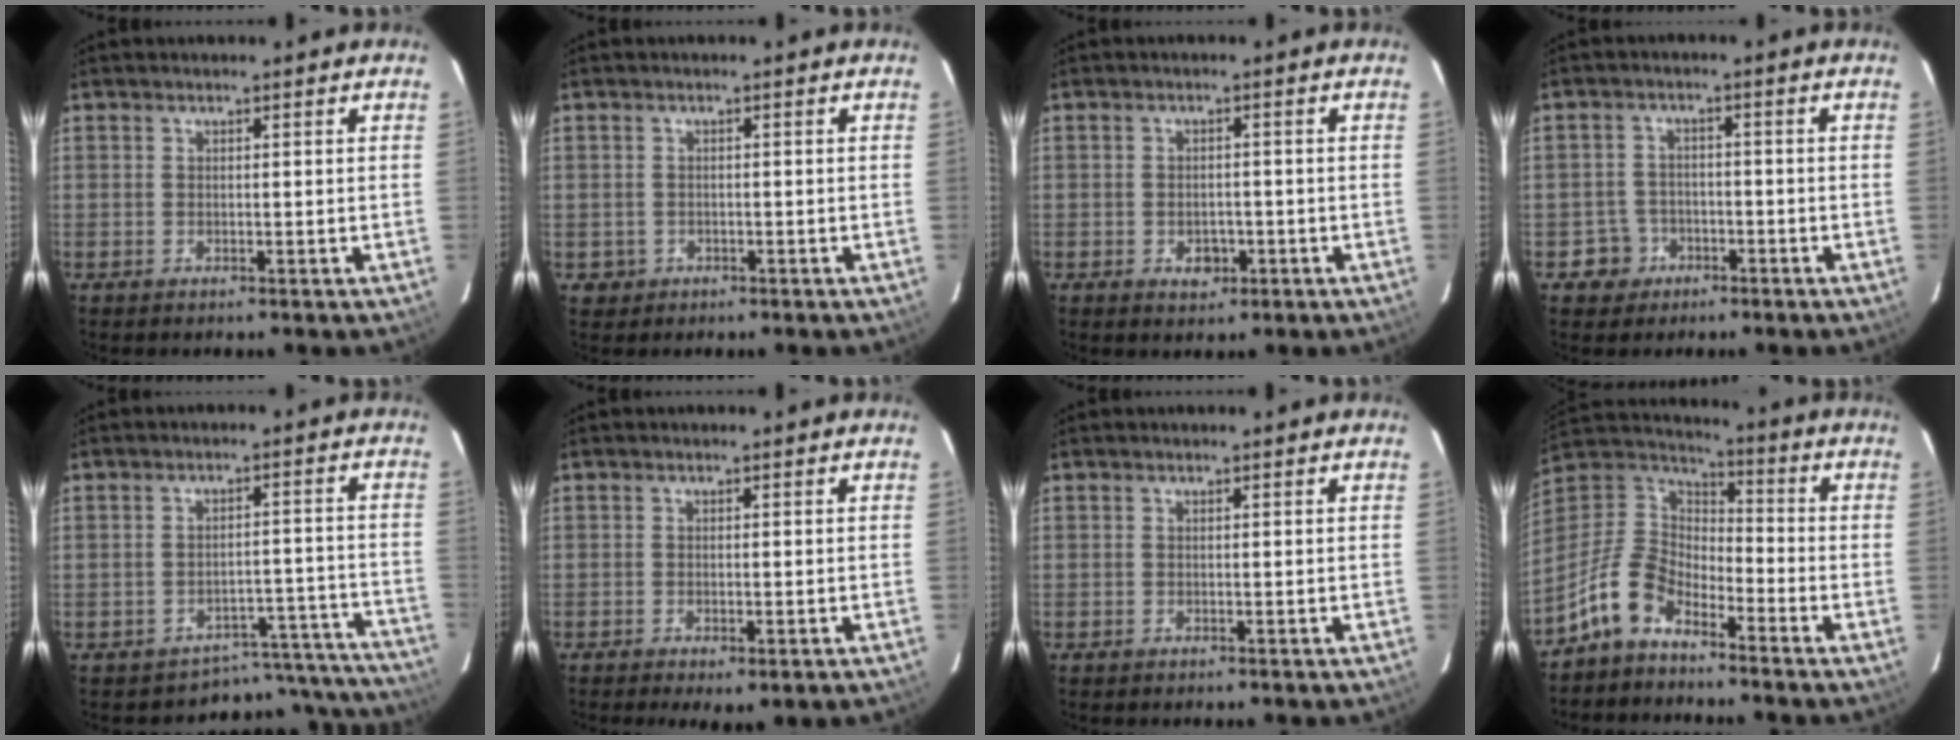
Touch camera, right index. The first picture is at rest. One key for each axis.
{"total": 2.5, "fx": -0.6, "fy": 2.4, "fz": 0.3, "tx": -0.011, "ty": 0.003, "tz": -0.003}
{"total": 3.4, "fx": -1.3, "fy": 2.7, "fz": 1.7, "tx": -0.033, "ty": 0.001, "tz": -0.011}
{"total": 4.7, "fx": -2.2, "fy": 4.2, "fz": -0.1, "tx": -0.007, "ty": 0.020, "tz": -0.036}
{"total": 14.6, "fx": -13.7, "fy": 5.1, "fz": 0.3, "tx": 0.023, "ty": 0.068, "tz": -0.162}
{"total": 3.8, "fx": -2.0, "fy": 1.2, "fz": 3.0, "tx": -0.056, "ty": -0.016, "tz": -0.025}
{"total": 0.0}
{"total": 11.3, "fx": -7.1, "fy": 6.3, "fz": 6.0, "tx": -0.138, "ty": 0.022, "tz": -0.148}